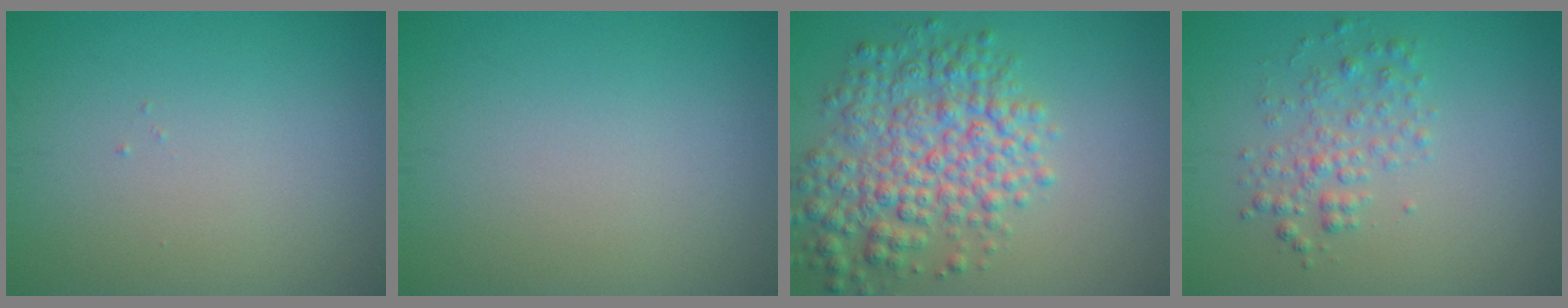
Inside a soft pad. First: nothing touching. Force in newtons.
{"total": 0.0}
{"total": 6.8, "press": 6.8, "slide": 0.2}
{"total": 2.4, "press": 2.4, "slide": 0.1}